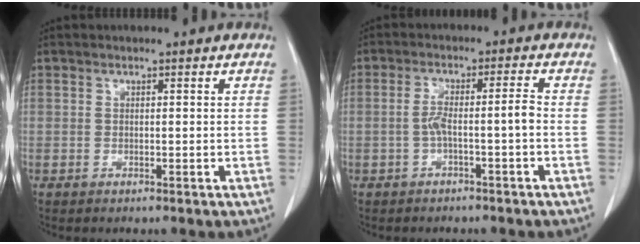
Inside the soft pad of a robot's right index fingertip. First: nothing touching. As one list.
[{"total": 4.2, "force": [-1.3, -0.1, 4.0], "torque": [-0.077, 0.018, -0.019]}]